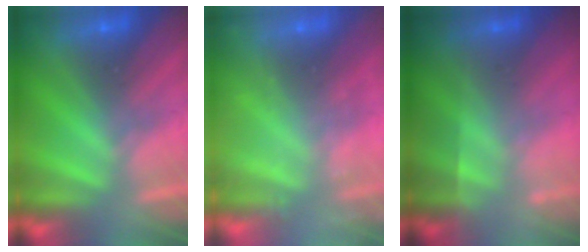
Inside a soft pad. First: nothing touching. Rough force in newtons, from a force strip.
{"total": 2.3}
{"total": 1.8}